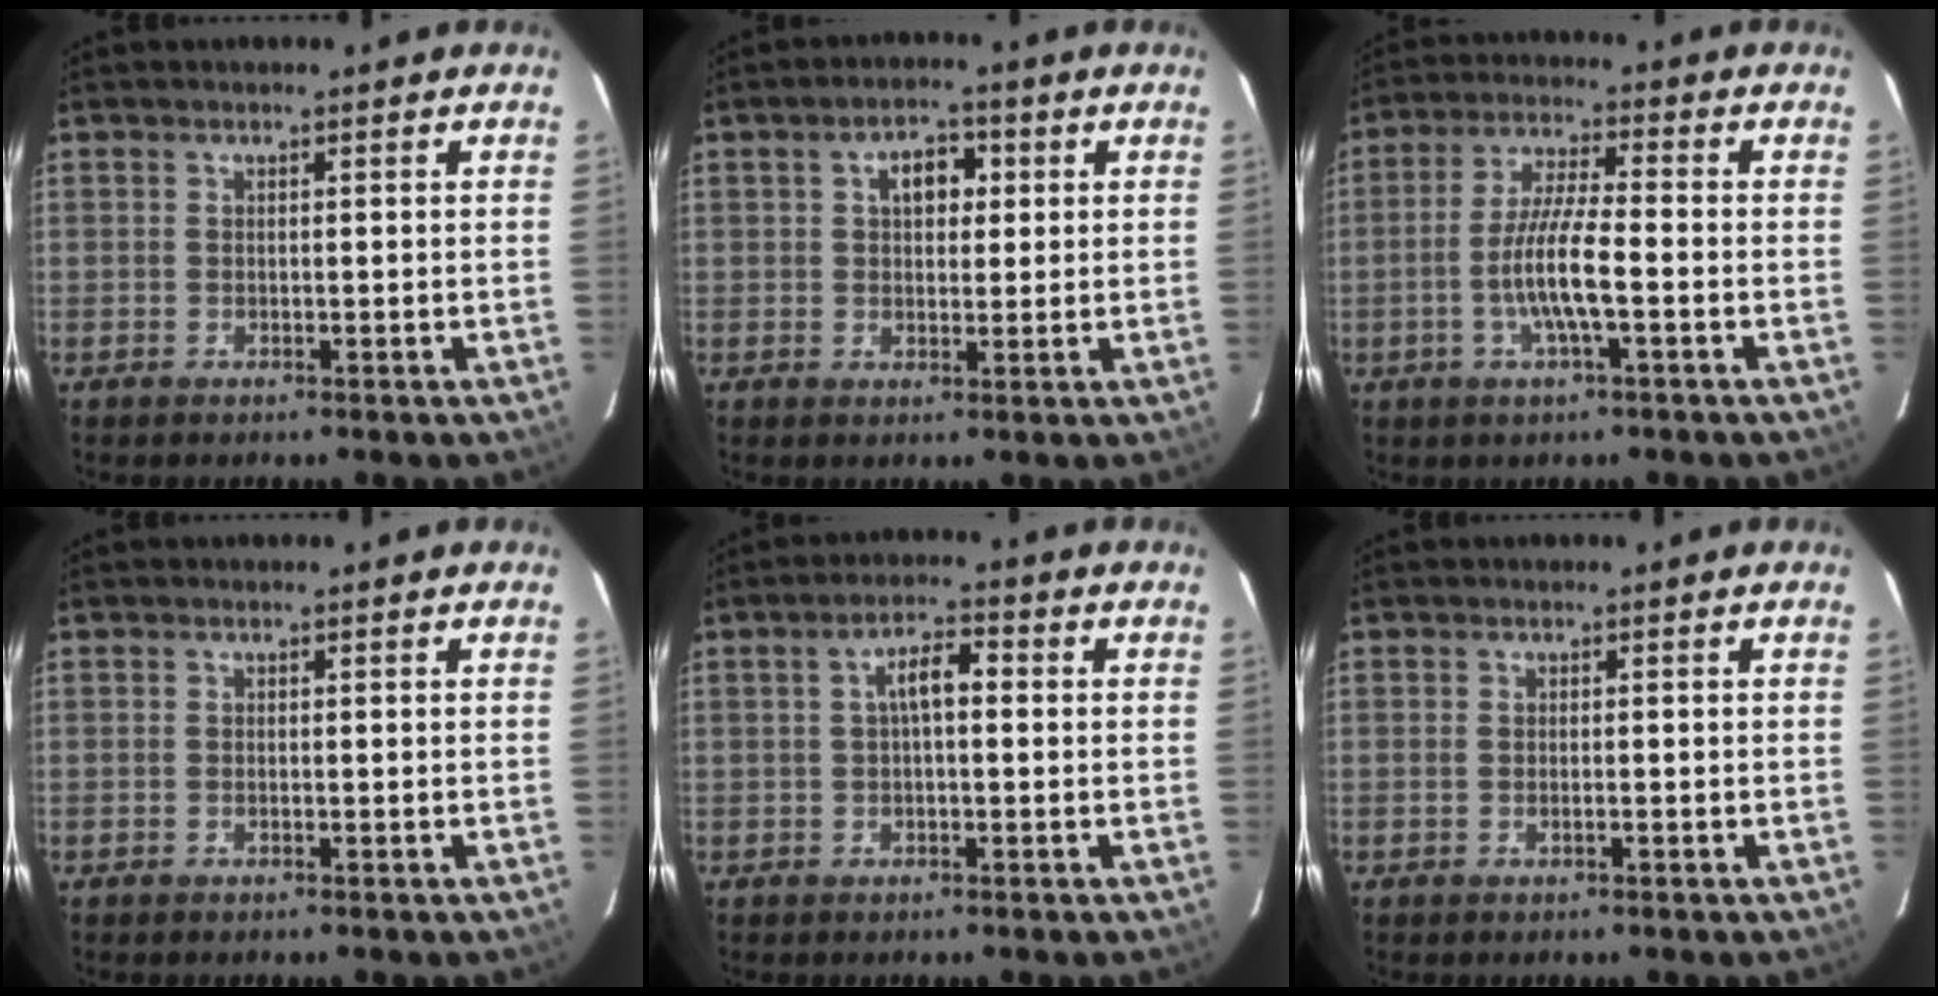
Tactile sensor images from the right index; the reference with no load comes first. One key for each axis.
{"total": 5.1, "fx": 1.5, "fy": 3.3, "fz": 3.6, "tx": -0.056, "ty": 0.018, "tz": 0.026}
{"total": 8.8, "fx": -2.6, "fy": 1.0, "fz": 8.3, "tx": -0.163, "ty": -0.003, "tz": -0.048}
{"total": 0.0}
{"total": 4.4, "fx": 0.4, "fy": 1.6, "fz": 4.1, "tx": -0.073, "ty": 0.015, "tz": 0.008}
{"total": 0.9, "fx": -0.3, "fy": 0.3, "fz": 0.8, "tx": -0.015, "ty": 0.001, "tz": -0.006}